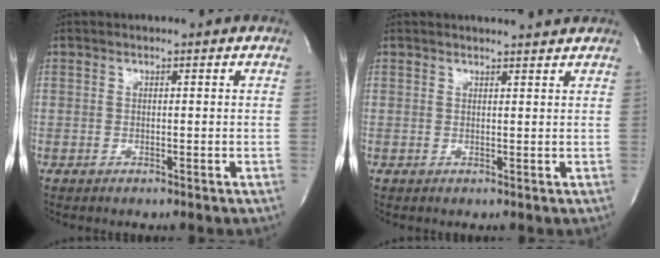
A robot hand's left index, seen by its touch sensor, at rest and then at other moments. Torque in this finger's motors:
{"motor_torque": [0.54, -0.81, -0.13, -0.01]}